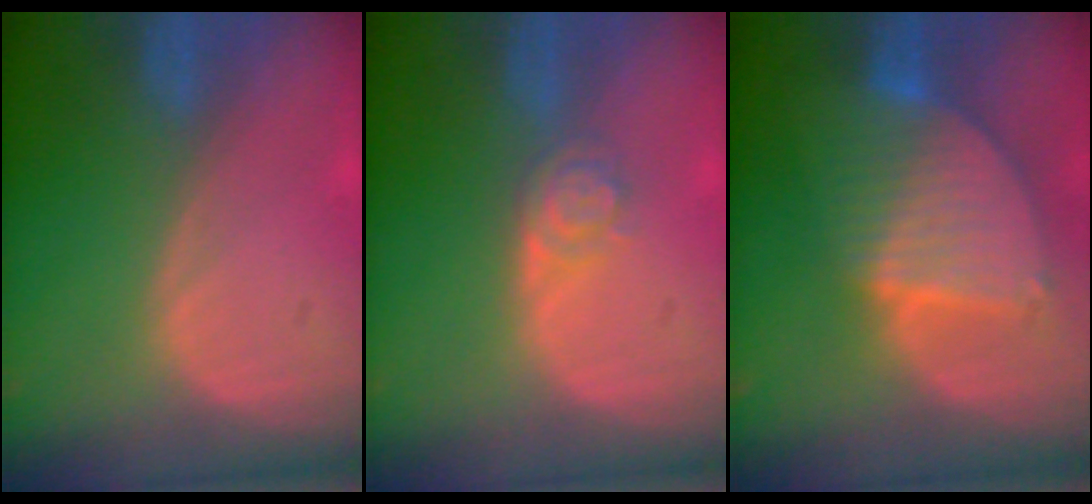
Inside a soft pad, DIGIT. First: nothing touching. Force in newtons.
{"total": 3.9, "press": 3.4, "slide": 1.9}
{"total": 8.5, "press": 7.5, "slide": 4.1}